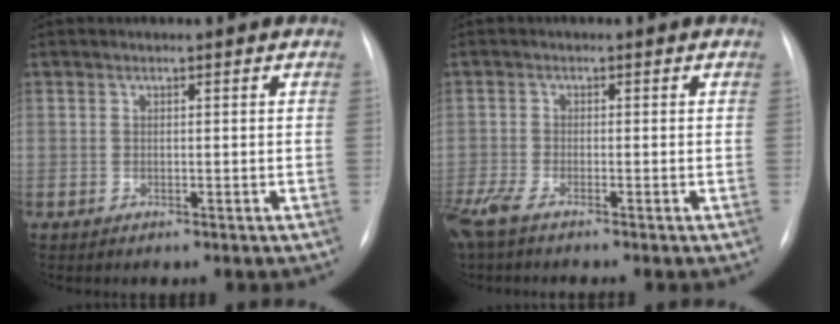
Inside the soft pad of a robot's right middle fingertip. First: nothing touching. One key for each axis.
{"total": 4.6, "fx": -3.5, "fy": 0.6, "fz": 2.9, "tx": -0.064, "ty": -0.012, "tz": -0.071}